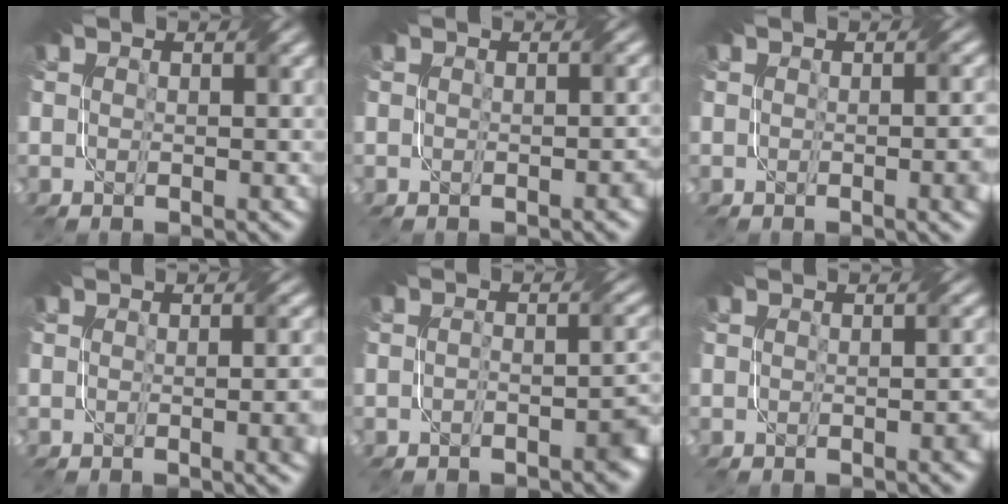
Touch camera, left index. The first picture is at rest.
{"total": 0.8, "force": [-0.5, 0.2, 0.6], "torque": [-0.009, 0.001, -0.005]}
{"total": 2.9, "force": [-0.4, 0.9, 2.7], "torque": [-0.021, 0.004, -0.005]}
{"total": 3.5, "force": [-0.4, 1.1, 3.3], "torque": [-0.025, 0.005, -0.003]}
{"total": 2.8, "force": [-1.6, 0.9, 2.2], "torque": [-0.030, 0.003, -0.025]}
{"total": 1.5, "force": [-0.5, 0.4, 1.4], "torque": [-0.013, 0.001, -0.008]}